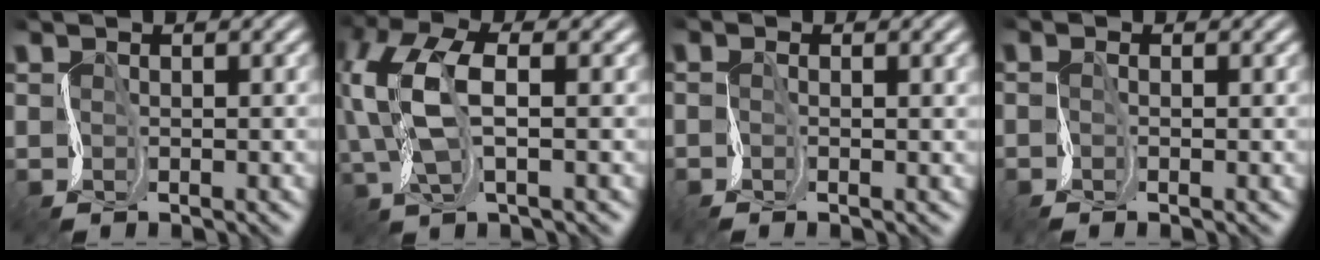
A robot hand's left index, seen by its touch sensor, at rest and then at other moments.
{"total": 7.9, "force": [0.7, 3.8, 6.9], "torque": [-0.172, 0.010, 0.006]}
{"total": 2.3, "force": [0.1, 0.8, 2.2], "torque": [-0.033, 0.002, -0.012]}
{"total": 0.9, "force": [-0.5, 0.1, 0.7], "torque": [-0.012, -0.006, -0.013]}